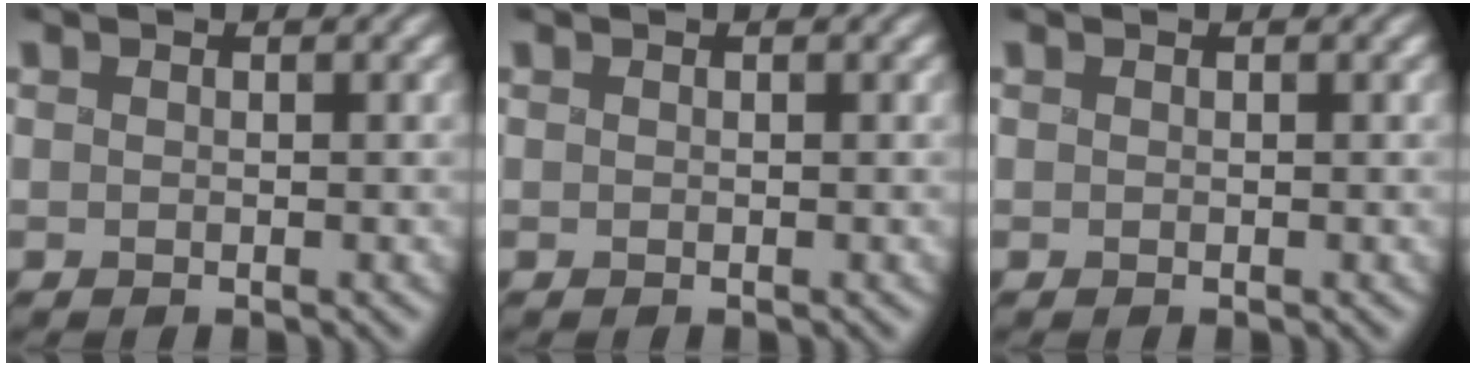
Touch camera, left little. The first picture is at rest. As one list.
[{"total": 0.0}, {"total": 0.0}]